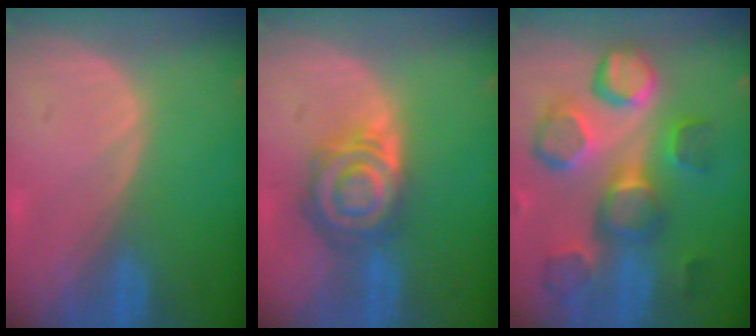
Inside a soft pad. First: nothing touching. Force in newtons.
{"total": 8.2, "press": 7.2, "slide": 3.9}
{"total": 12.2, "press": 11.0, "slide": 5.4}